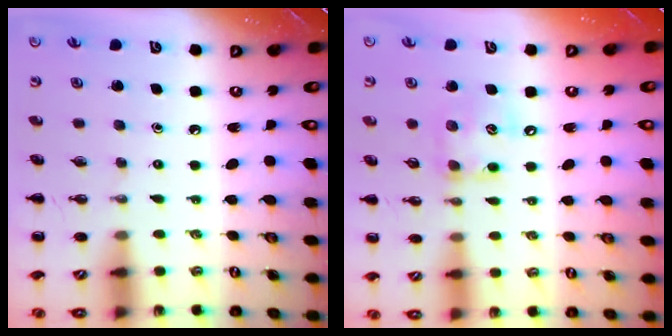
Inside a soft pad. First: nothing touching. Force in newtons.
{"total": 10.8, "press": 10.7, "slide": 1.6}